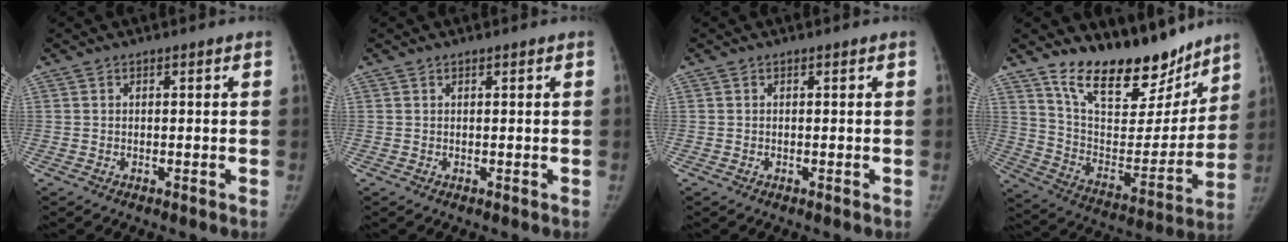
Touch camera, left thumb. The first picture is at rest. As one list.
[{"total": 0.0}, {"total": 0.0}, {"total": 22.3, "force": [17.3, 9.2, 10.5], "torque": [-0.108, -0.105, 0.286]}]